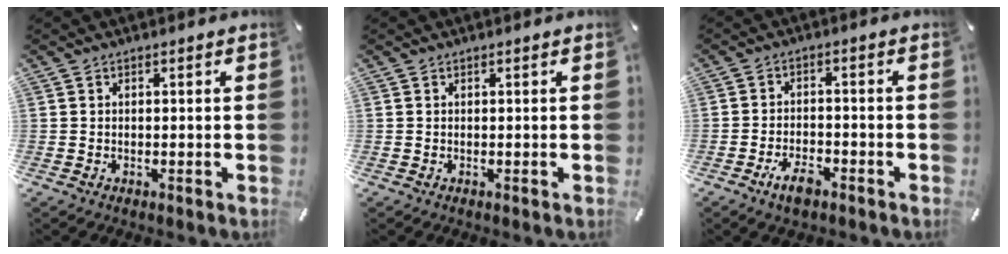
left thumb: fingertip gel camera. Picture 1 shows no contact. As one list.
[{"total": 0.0}, {"total": 5.5, "force": [-3.6, 2.4, 3.4], "torque": [-0.071, 0.016, -0.068]}]